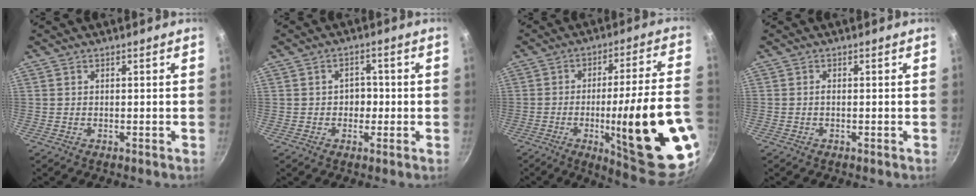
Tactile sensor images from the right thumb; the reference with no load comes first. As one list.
[{"total": 3.4, "force": [-0.6, 2.8, 1.8], "torque": [-0.001, 0.008, -0.009]}, {"total": 25.7, "force": [-6.8, 4.4, 24.4], "torque": [-0.322, 0.013, -0.088]}, {"total": 0.6, "force": [-0.1, 0.3, 0.5], "torque": [-0.010, 0.003, -0.004]}]